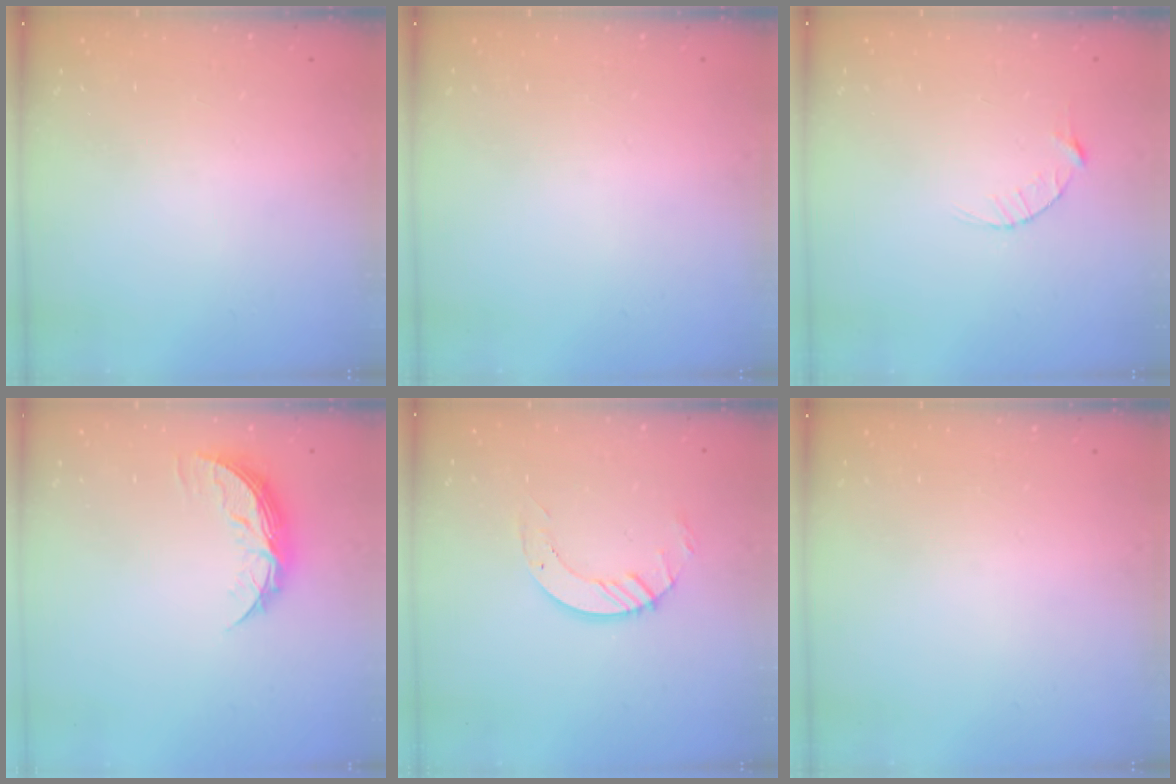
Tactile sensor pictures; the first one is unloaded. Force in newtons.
{"total": 0.0}
{"total": 2.9, "press": 2.9, "slide": 0.4}
{"total": 8.2, "press": 8.2, "slide": 0.5}
{"total": 7.0, "press": 7.0, "slide": 0.6}
{"total": 0.0}